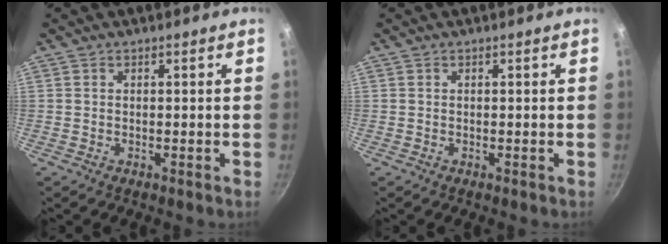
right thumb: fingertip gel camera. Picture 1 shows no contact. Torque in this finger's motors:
{"motor_torque": [0.00, 0.00, 0.00, 0.00, 0.00]}